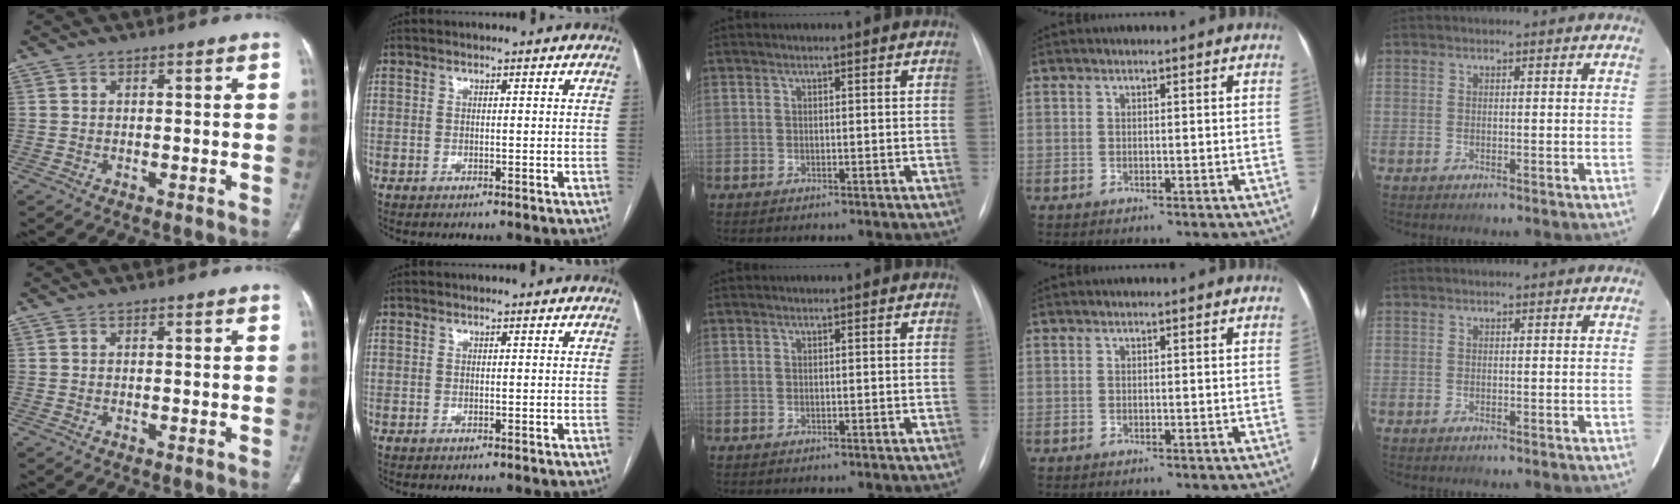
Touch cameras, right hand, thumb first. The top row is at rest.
{}